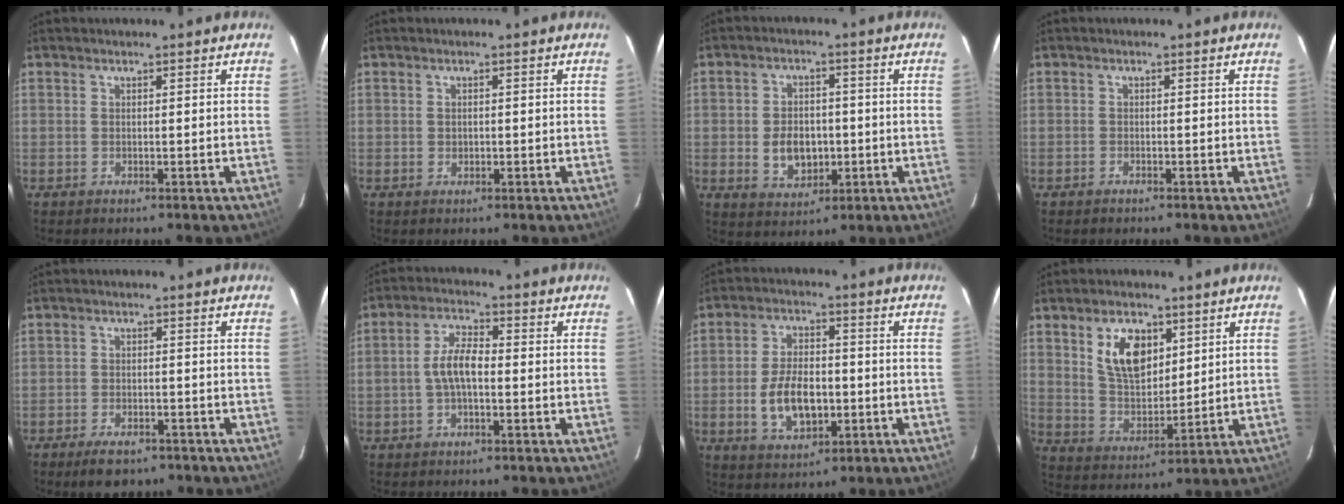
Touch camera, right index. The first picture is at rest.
{"total": 0.8, "force": [0.0, 0.8, 0.2], "torque": [-0.001, 0.000, 0.001]}
{"total": 7.4, "force": [-1.2, 5.5, 4.9], "torque": [-0.098, 0.001, -0.009]}
{"total": 0.9, "force": [-0.8, 0.5, 0.1], "torque": [-0.005, 0.003, -0.015]}
{"total": 6.3, "force": [-4.8, 2.8, 3.0], "torque": [-0.071, -0.001, -0.072]}
{"total": 5.9, "force": [-1.0, 2.5, 5.3], "torque": [-0.108, 0.013, -0.019]}
{"total": 10.3, "force": [-2.3, 5.9, 8.1], "torque": [-0.162, 0.003, -0.030]}
{"total": 10.4, "force": [4.5, 6.0, 7.1], "torque": [-0.128, 0.009, 0.094]}